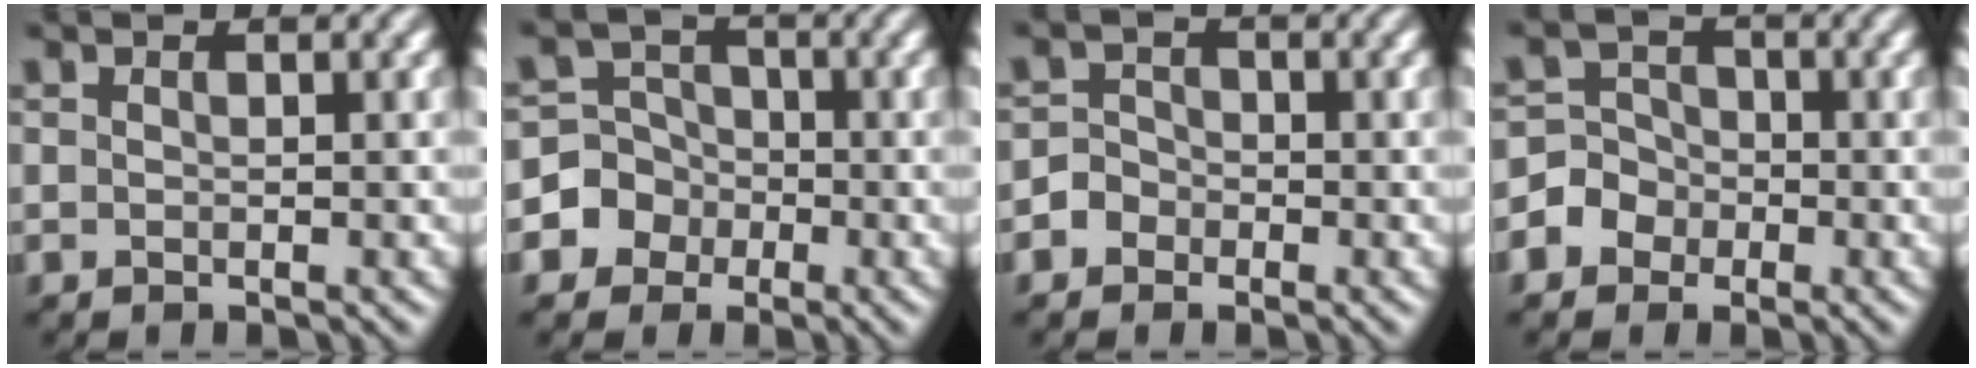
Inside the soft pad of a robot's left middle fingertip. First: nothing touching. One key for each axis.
{"total": 4.5, "fx": -1.6, "fy": 4.2, "fz": 0.1, "tx": 0.019, "ty": 0.012, "tz": -0.054}
{"total": 1.6, "fx": -0.9, "fy": 1.3, "fz": -0.1, "tx": 0.007, "ty": 0.012, "tz": -0.025}
{"total": 3.4, "fx": -1.5, "fy": 3.0, "fz": 0.3, "tx": 0.012, "ty": 0.012, "tz": -0.040}